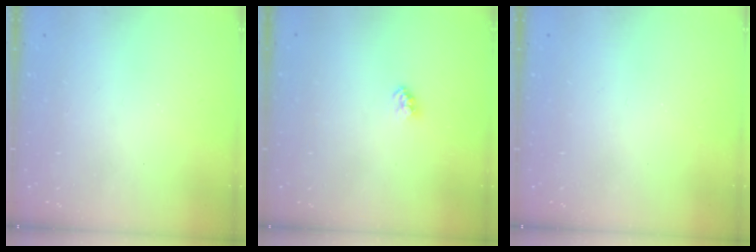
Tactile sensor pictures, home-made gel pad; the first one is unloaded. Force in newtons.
{"total": 2.3, "press": 2.3, "slide": 0.1}
{"total": 0.0}